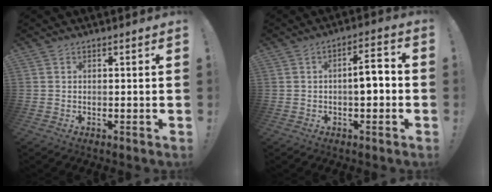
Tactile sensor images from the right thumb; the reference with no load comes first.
{"total": 7.3, "force": [-1.1, 2.5, 6.7], "torque": [-0.090, 0.007, -0.024]}